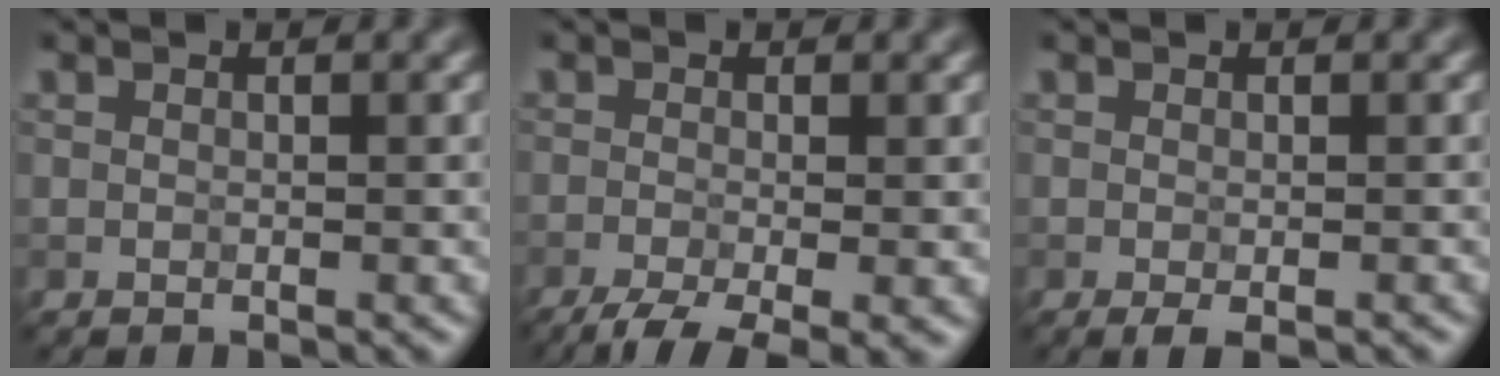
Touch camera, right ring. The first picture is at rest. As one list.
[{"total": 5.6, "force": [-3.2, 1.5, 4.4], "torque": [-0.069, -0.011, -0.056]}, {"total": 1.4, "force": [-0.7, 0.2, 1.2], "torque": [-0.019, -0.005, -0.010]}]